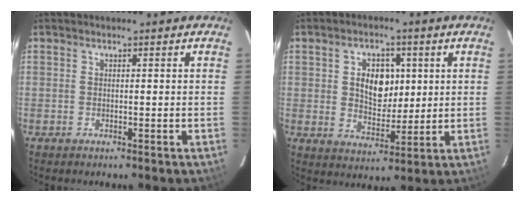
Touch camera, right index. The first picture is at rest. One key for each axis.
{"total": 8.4, "fx": 1.8, "fy": 5.8, "fz": 5.8, "tx": -0.100, "ty": 0.011, "tz": 0.036}